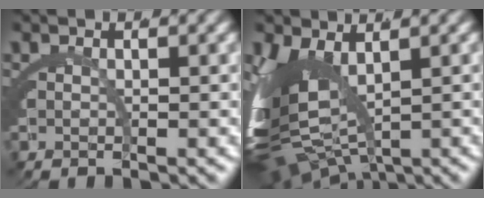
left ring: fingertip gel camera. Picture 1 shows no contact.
{"total": 10.0, "force": [-1.6, 6.2, 7.7], "torque": [-0.181, -0.042, -0.001]}